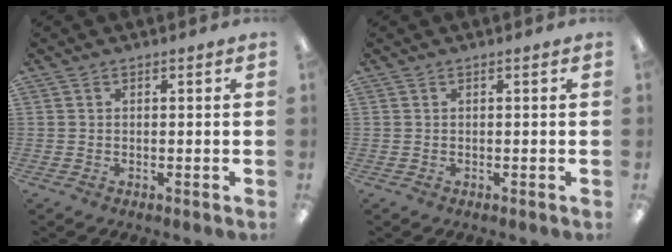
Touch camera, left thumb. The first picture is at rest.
{"total": 0.0}